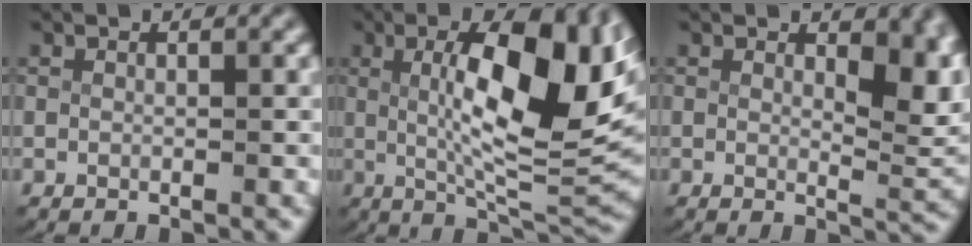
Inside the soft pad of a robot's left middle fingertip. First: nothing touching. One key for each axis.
{"total": 13.3, "fx": 2.5, "fy": 4.4, "fz": 12.4, "tx": -0.168, "ty": -0.002, "tz": 0.043}
{"total": 5.4, "fx": 2.0, "fy": 2.2, "fz": 4.5, "tx": -0.033, "ty": -0.012, "tz": 0.031}